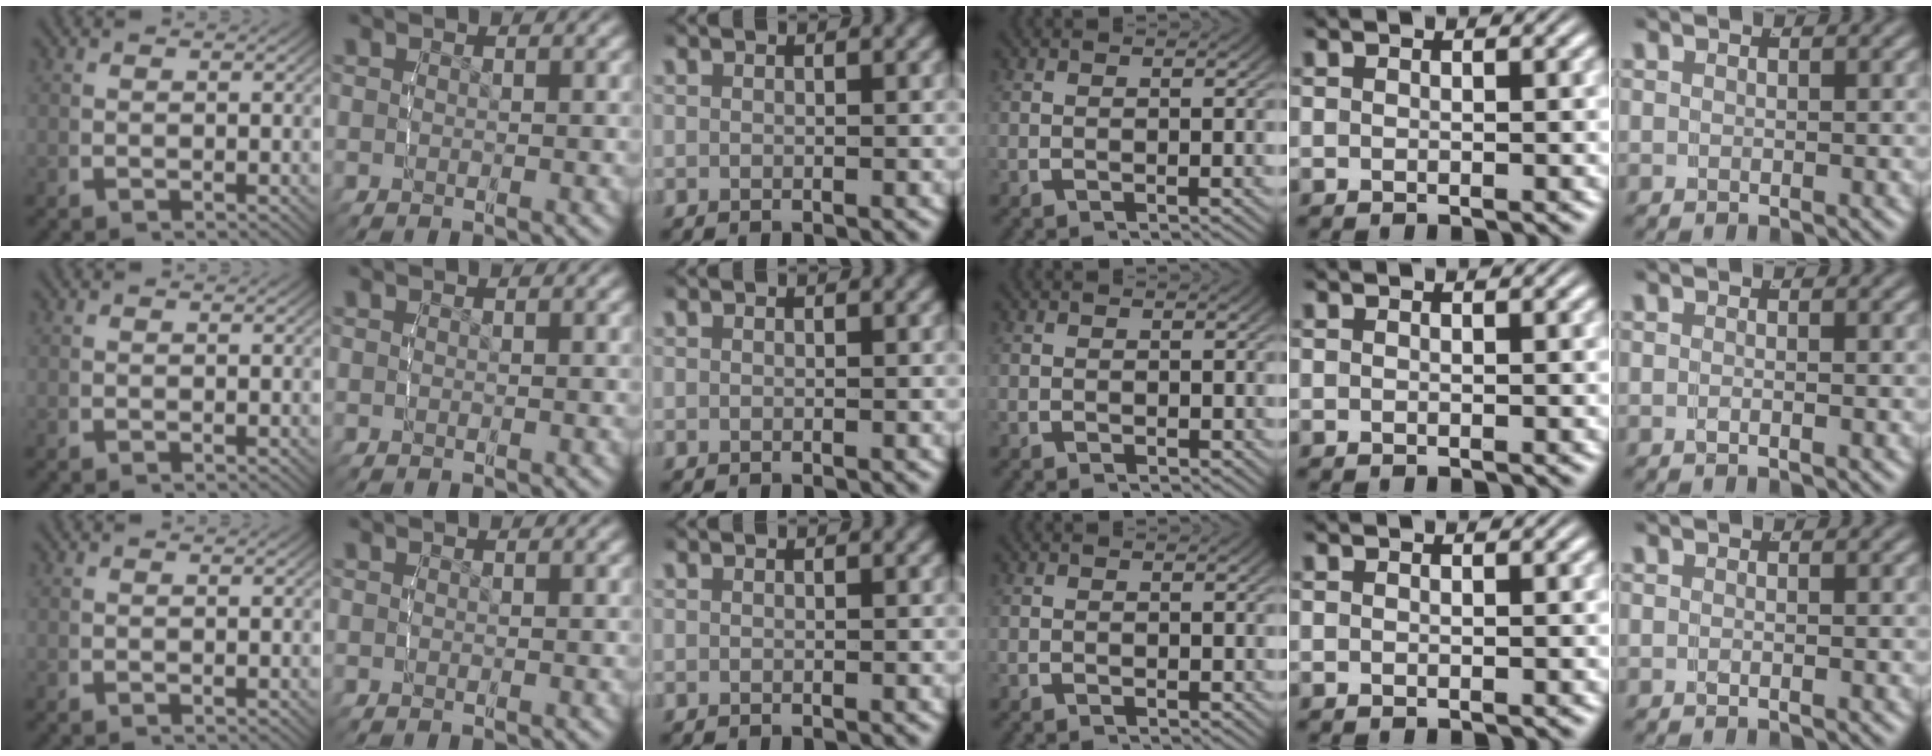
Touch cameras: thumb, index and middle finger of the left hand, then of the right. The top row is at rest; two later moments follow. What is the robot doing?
{"motion": "lift_and_place", "object": "condiment"}